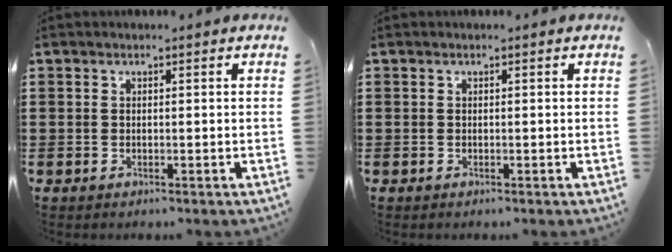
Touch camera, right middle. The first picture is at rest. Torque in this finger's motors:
{"motor_torque": [0.01, -0.01, 0.00, 0.00]}